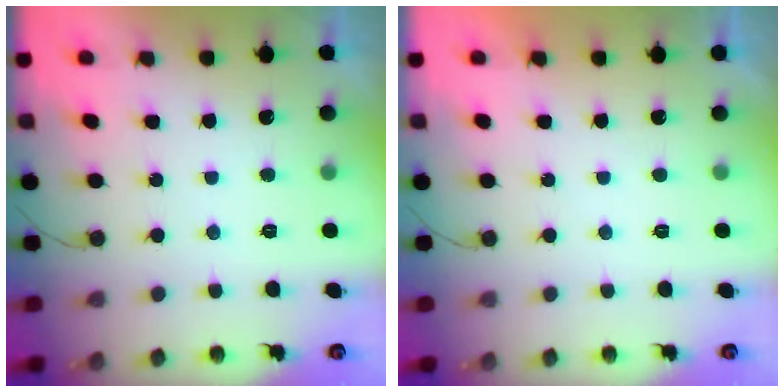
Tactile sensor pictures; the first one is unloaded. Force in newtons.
{"total": 2.0, "press": 2.0, "slide": 0.1}